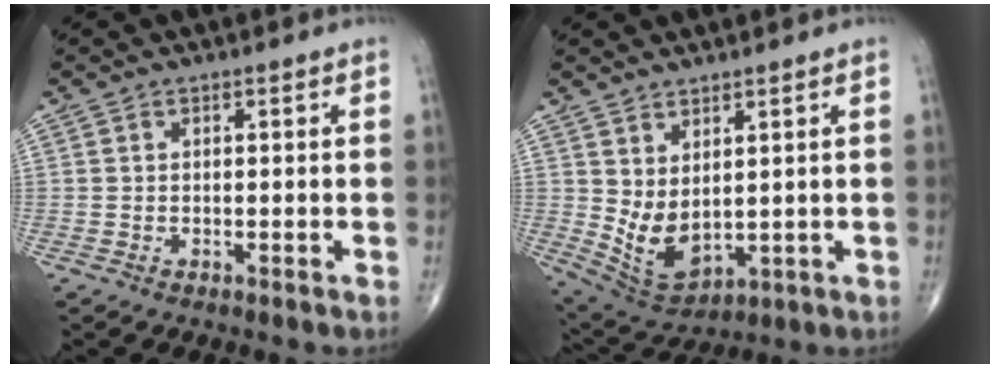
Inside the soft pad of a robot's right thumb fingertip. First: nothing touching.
{"total": 8.2, "force": [1.6, 4.5, 6.6], "torque": [-0.112, -0.025, 0.054]}